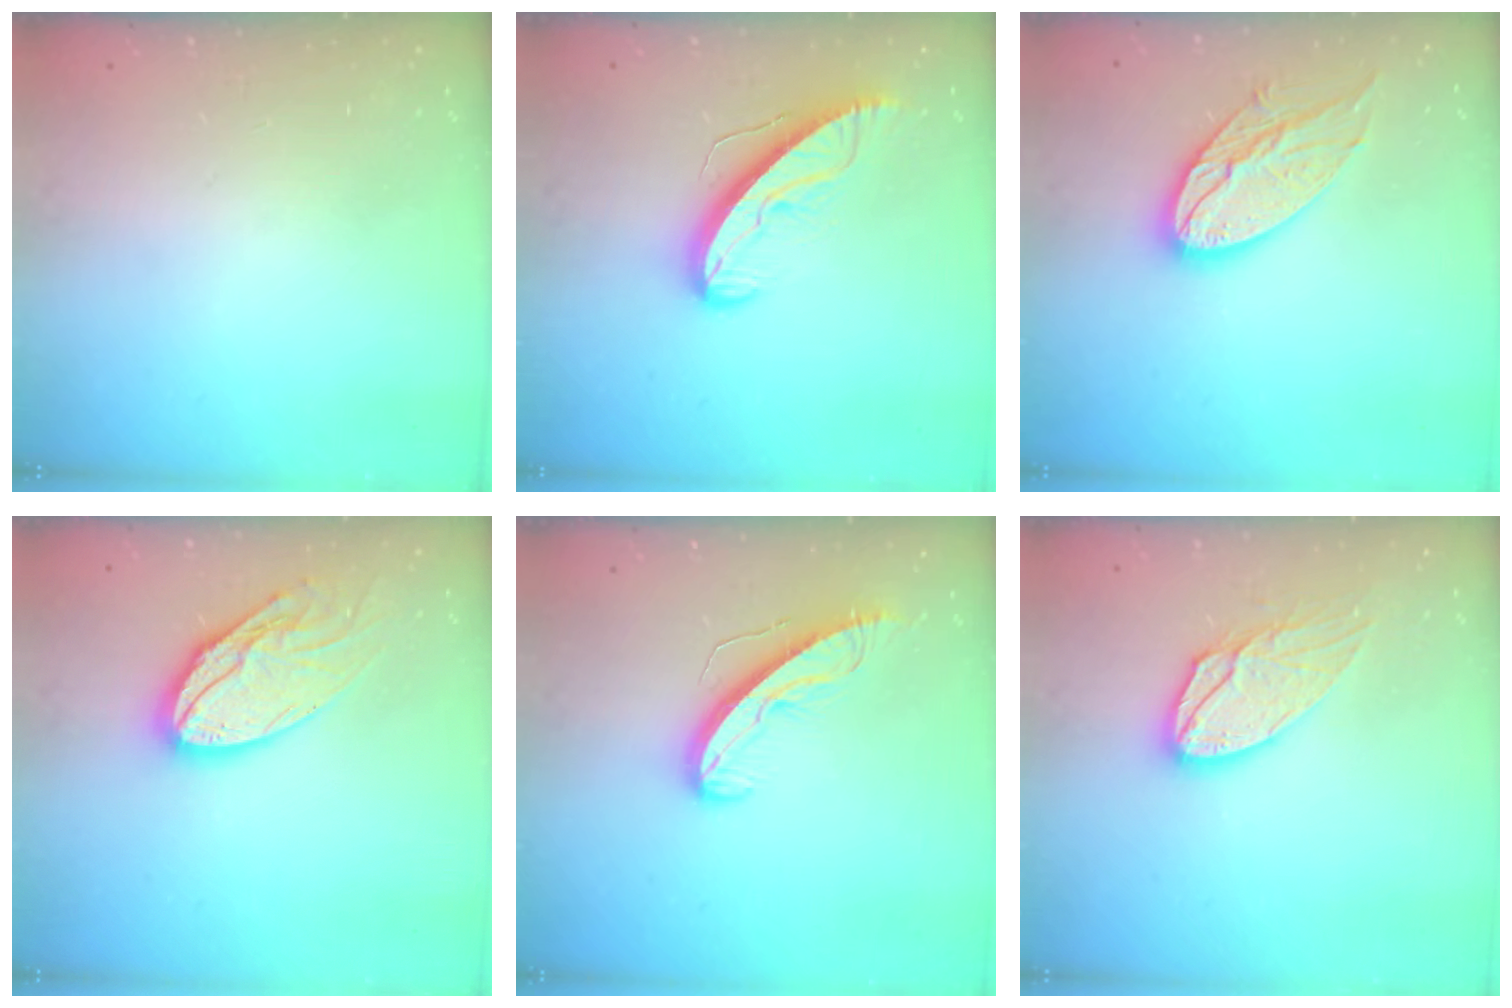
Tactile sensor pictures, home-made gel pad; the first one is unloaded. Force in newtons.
{"total": 10.5, "press": 10.4, "slide": 1.0}
{"total": 15.3, "press": 15.3, "slide": 1.1}
{"total": 16.4, "press": 16.3, "slide": 1.4}
{"total": 9.2, "press": 9.2, "slide": 0.5}
{"total": 13.8, "press": 13.8, "slide": 1.0}